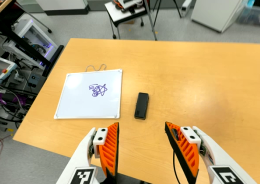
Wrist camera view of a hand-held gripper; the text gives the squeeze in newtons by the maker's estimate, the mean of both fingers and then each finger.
{"total": 0.0}